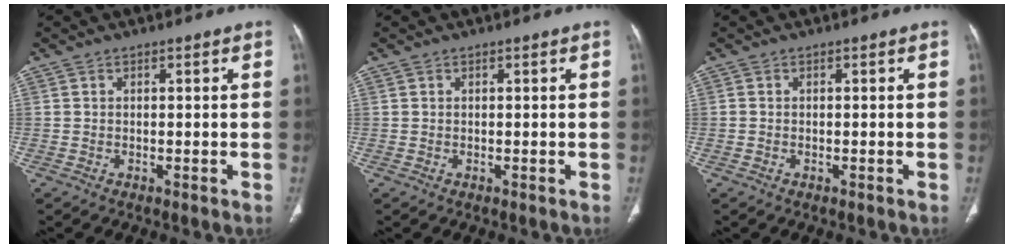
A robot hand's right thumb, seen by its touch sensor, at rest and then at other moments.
{"total": 0.0}
{"total": 0.0}